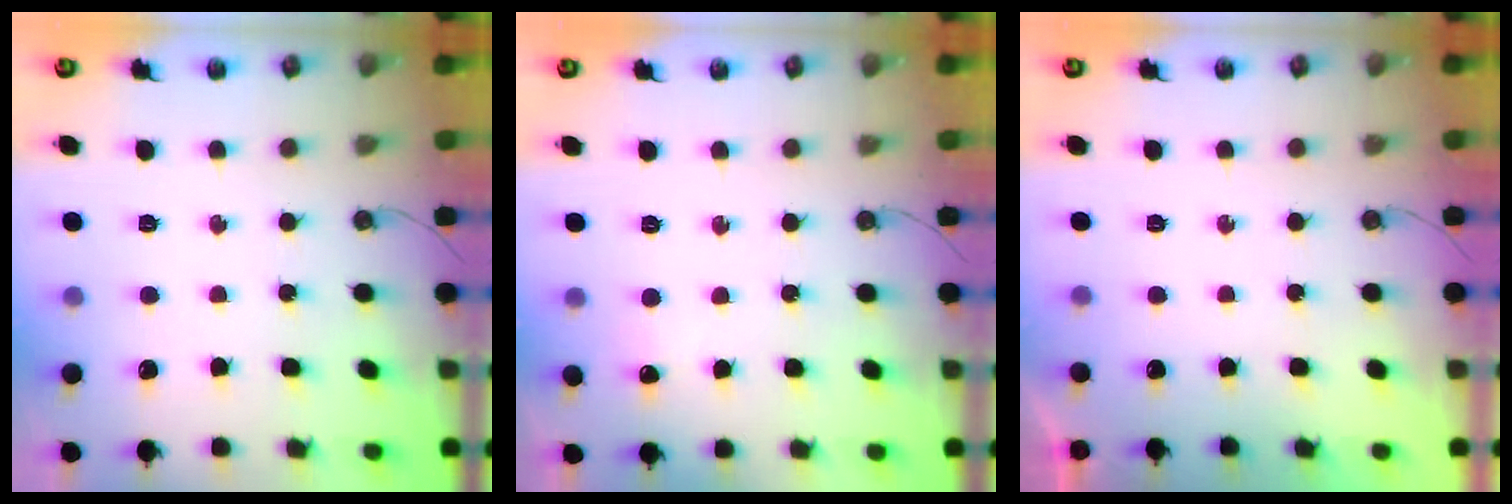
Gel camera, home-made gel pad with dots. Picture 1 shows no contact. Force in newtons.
{"total": 3.8, "press": 3.7, "slide": 0.5}
{"total": 0.0}